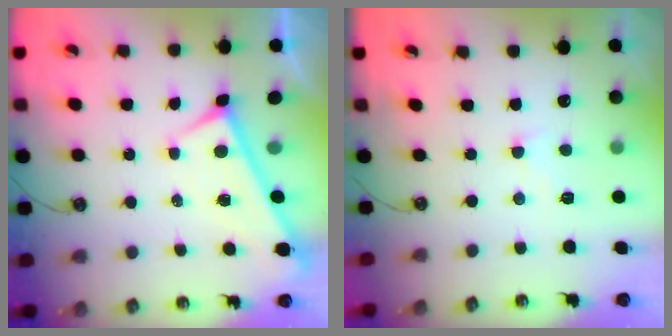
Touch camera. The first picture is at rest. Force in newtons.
{"total": 0.9, "press": 0.7, "slide": 0.5}